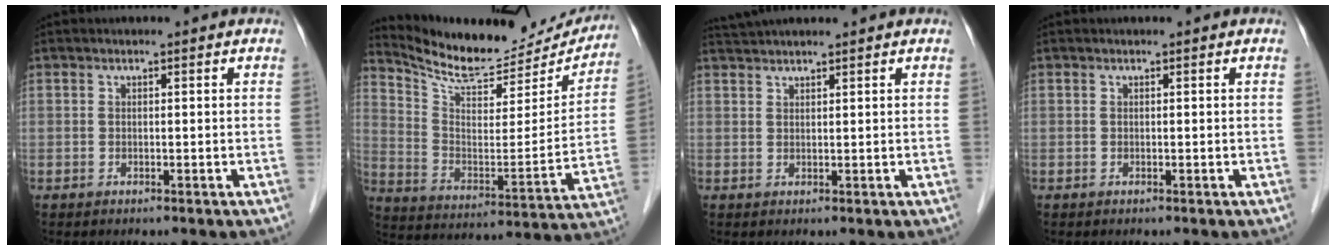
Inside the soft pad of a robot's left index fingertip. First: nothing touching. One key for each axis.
{"total": 20.1, "fx": 18.9, "fy": 5.1, "fz": 4.6, "tx": -0.078, "ty": -0.041, "tz": 0.278}
{"total": 4.3, "fx": 4.0, "fy": 0.0, "fz": 1.7, "tx": -0.030, "ty": 0.037, "tz": 0.075}
{"total": 0.0}